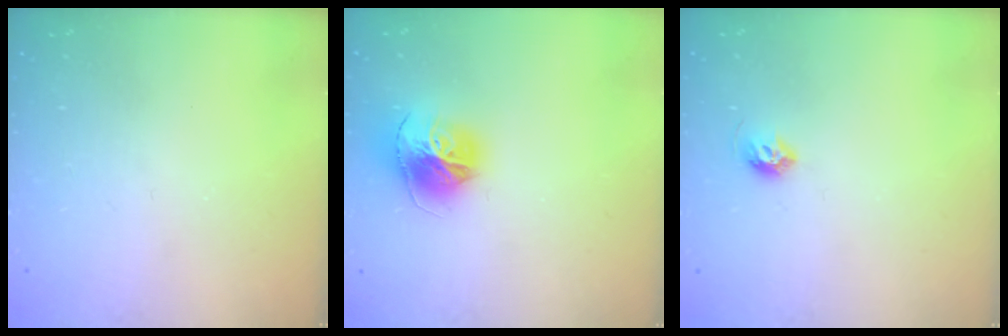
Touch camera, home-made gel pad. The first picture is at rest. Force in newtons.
{"total": 15.6, "press": 15.5, "slide": 1.6}
{"total": 5.6, "press": 5.5, "slide": 1.0}